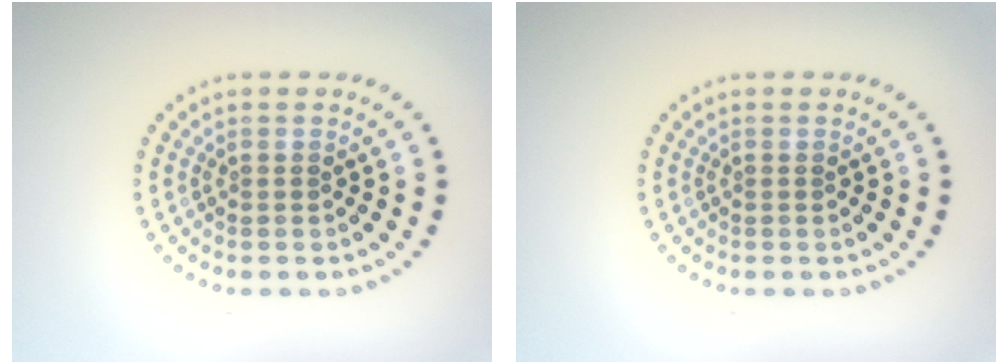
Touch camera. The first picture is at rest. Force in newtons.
{"total": 0.0}